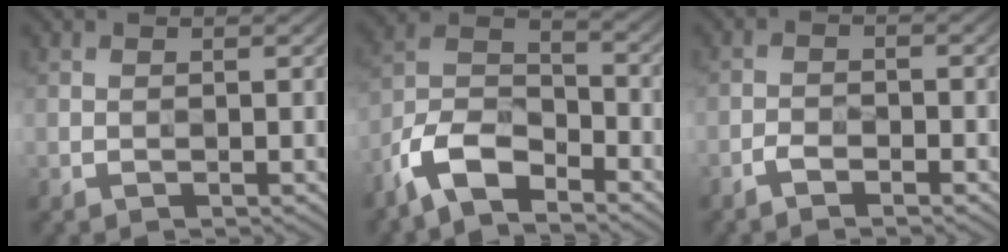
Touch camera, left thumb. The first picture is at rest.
{"total": 9.5, "force": [-6.7, 3.9, 5.5], "torque": [-0.114, 0.000, -0.150]}
{"total": 1.9, "force": [-1.5, 0.5, 0.9], "torque": [-0.018, 0.005, -0.034]}